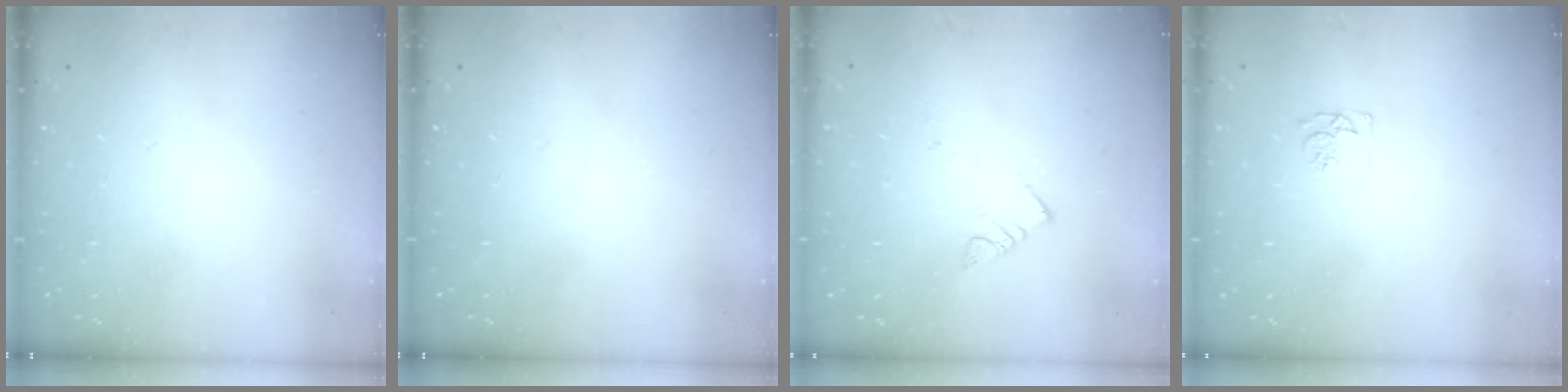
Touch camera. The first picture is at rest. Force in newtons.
{"total": 0.0}
{"total": 3.8, "press": 3.8, "slide": 0.2}
{"total": 4.9, "press": 4.9, "slide": 0.6}